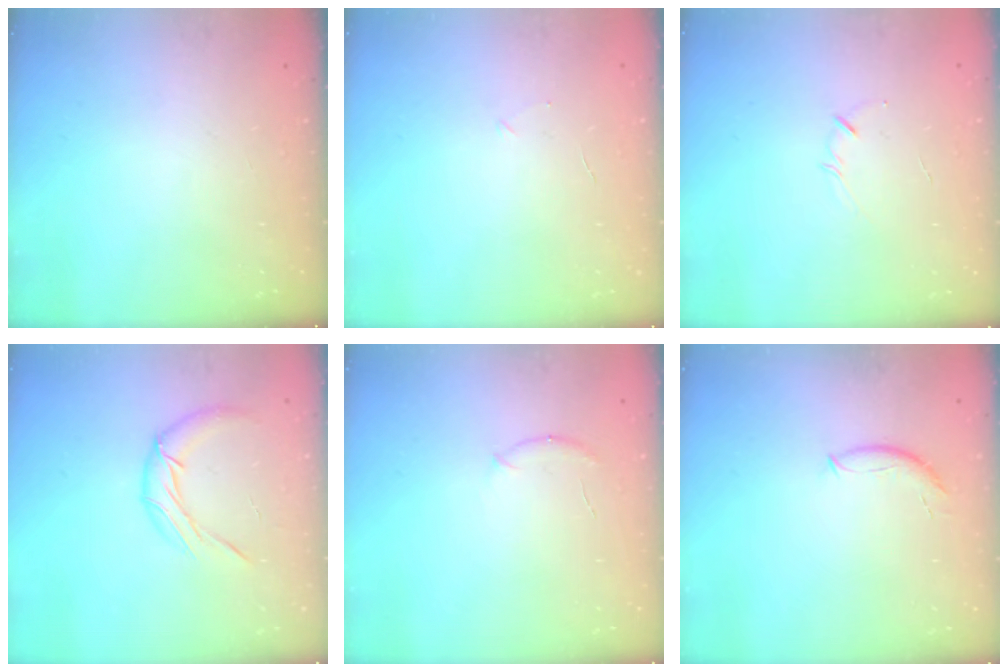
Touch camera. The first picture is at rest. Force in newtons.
{"total": 2.5, "press": 2.3, "slide": 0.8}
{"total": 2.4, "press": 2.3, "slide": 0.5}
{"total": 11.3, "press": 11.2, "slide": 1.5}
{"total": 6.3, "press": 6.1, "slide": 1.8}
{"total": 7.4, "press": 7.4, "slide": 1.0}